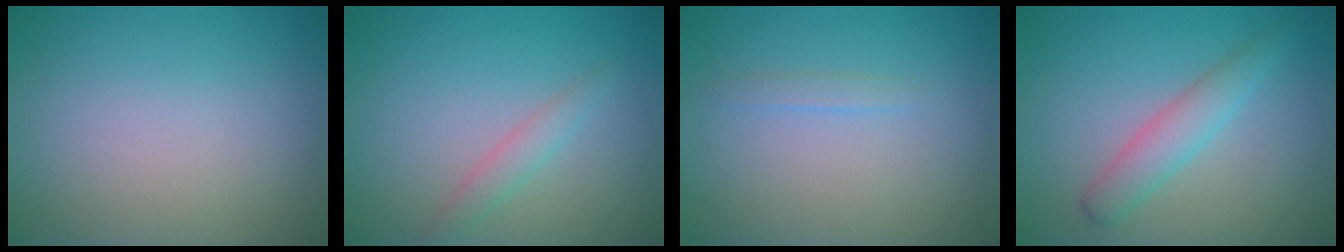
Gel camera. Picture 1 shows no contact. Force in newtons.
{"total": 1.6, "press": 1.6, "slide": 0.0}
{"total": 0.8, "press": 0.8, "slide": 0.0}
{"total": 2.8, "press": 2.7, "slide": 0.1}